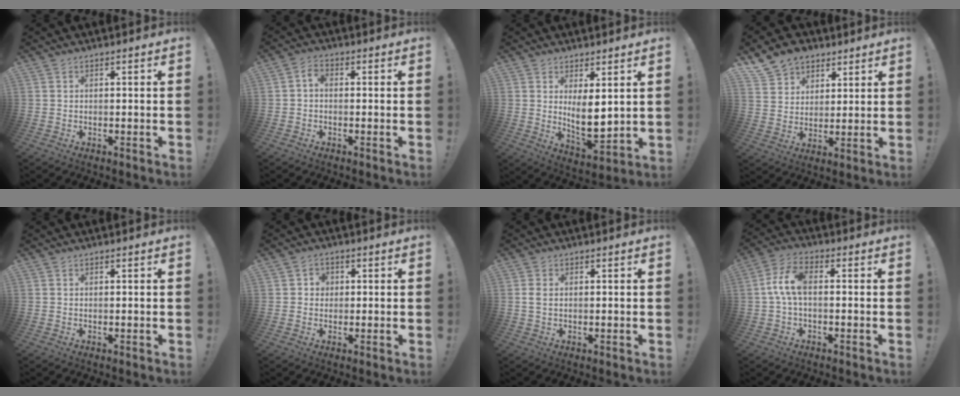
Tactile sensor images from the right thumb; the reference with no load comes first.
{"total": 2.4, "force": [-0.6, 1.5, 1.7], "torque": [-0.036, 0.012, -0.011]}
{"total": 9.3, "force": [2.2, 4.1, 8.0], "torque": [-0.124, -0.033, 0.046]}
{"total": 10.5, "force": [6.9, 7.4, 2.8], "torque": [-0.053, -0.040, 0.139]}
{"total": 0.0}
{"total": 3.0, "force": [0.2, 2.9, 0.9], "torque": [-0.013, 0.003, 0.002]}
{"total": 1.7, "force": [0.3, 1.1, 1.4], "torque": [-0.026, 0.003, 0.006]}
{"total": 8.3, "force": [0.1, 4.1, 7.2], "torque": [-0.151, 0.007, 0.007]}